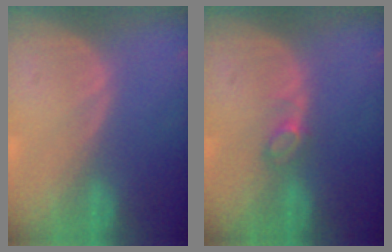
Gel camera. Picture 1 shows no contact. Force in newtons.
{"total": 2.2, "press": 2.2, "slide": 0.3}